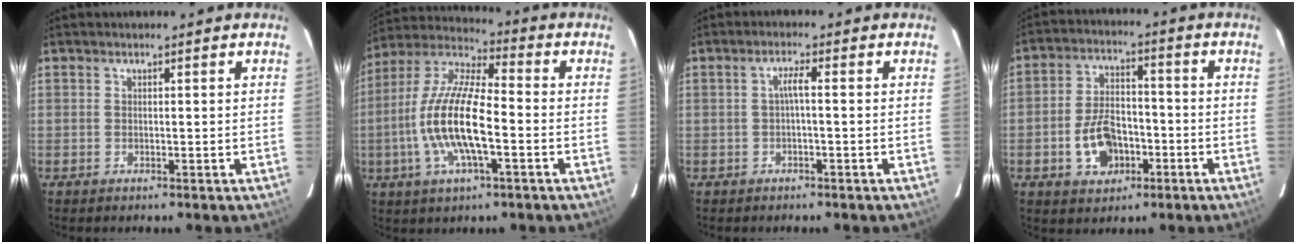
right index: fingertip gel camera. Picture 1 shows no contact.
{"total": 15.9, "force": [-3.7, 4.6, 14.8], "torque": [-0.295, -0.003, -0.078]}
{"total": 1.9, "force": [-0.5, 0.0, 1.8], "torque": [-0.037, 0.005, -0.008]}
{"total": 9.7, "force": [-3.6, 6.3, 6.4], "torque": [-0.132, 0.015, -0.051]}